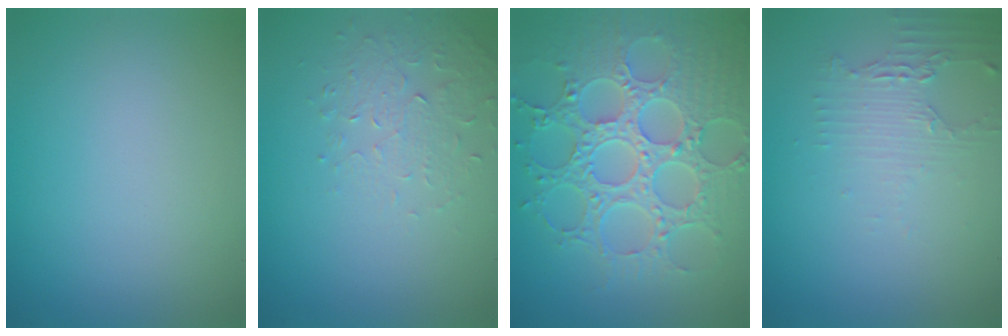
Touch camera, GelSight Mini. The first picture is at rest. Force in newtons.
{"total": 1.6, "press": 1.1, "slide": 1.2}
{"total": 8.3, "press": 6.5, "slide": 5.1}
{"total": 2.1, "press": 1.6, "slide": 1.4}